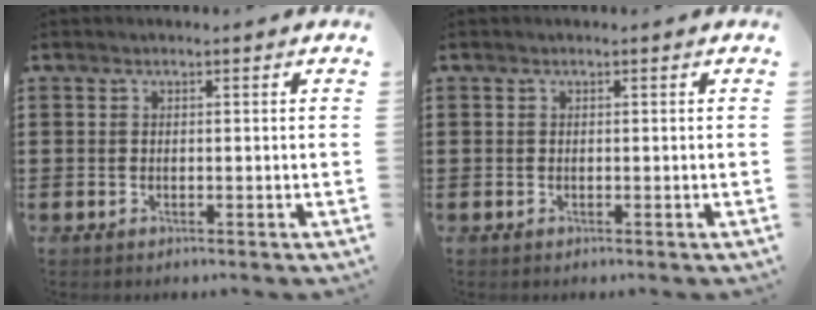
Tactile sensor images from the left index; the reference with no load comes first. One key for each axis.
{"total": 0.0}